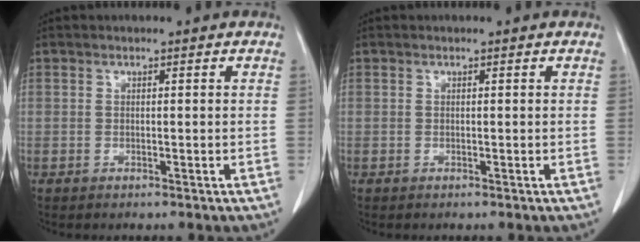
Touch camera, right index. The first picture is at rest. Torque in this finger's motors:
{"motor_torque": [0.00, 0.00, 0.00, 0.00]}